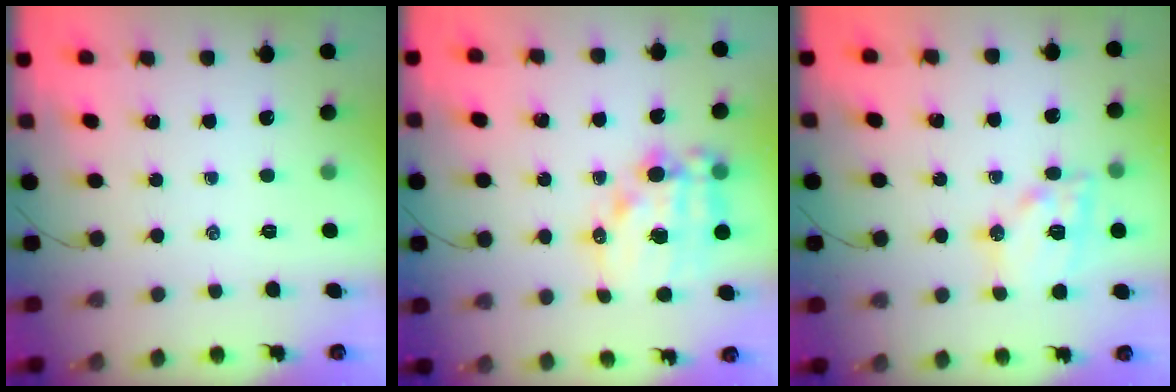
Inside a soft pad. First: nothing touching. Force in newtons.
{"total": 14.9, "press": 14.5, "slide": 3.4}
{"total": 14.2, "press": 14.0, "slide": 1.9}